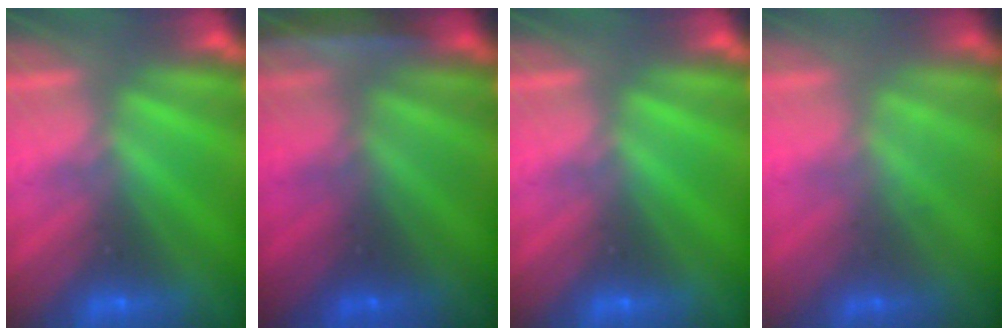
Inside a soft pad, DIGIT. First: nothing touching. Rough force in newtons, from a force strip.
{"total": 1.9}
{"total": 0.0}
{"total": 1.2}